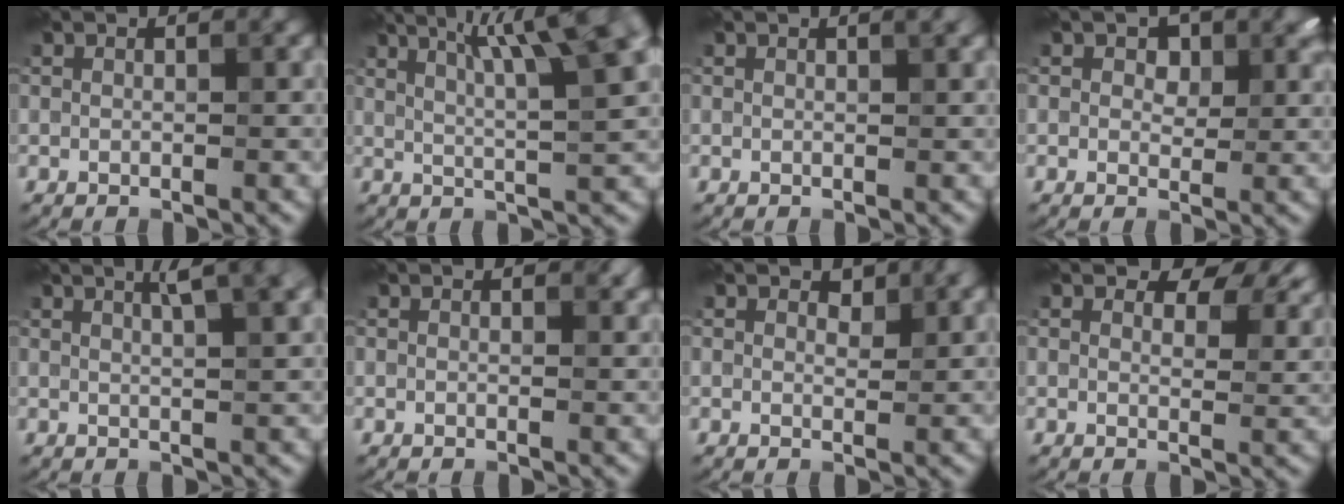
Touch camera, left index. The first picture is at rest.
{"total": 9.2, "force": [4.4, 1.8, 7.9], "torque": [-0.094, 0.026, 0.066]}
{"total": 0.7, "force": [0.5, 0.0, 0.5], "torque": [-0.004, -0.001, 0.007]}
{"total": 2.9, "force": [1.2, 2.0, 1.7], "torque": [-0.024, -0.003, 0.009]}
{"total": 4.5, "force": [2.6, 1.2, 3.5], "torque": [-0.033, 0.020, 0.021]}
{"total": 0.8, "force": [0.5, 0.4, 0.5], "torque": [-0.003, -0.002, 0.007]}
{"total": 1.1, "force": [0.9, 0.6, 0.4], "torque": [-0.006, -0.002, 0.012]}
{"total": 4.8, "force": [2.9, 2.7, 2.8], "torque": [-0.034, -0.004, 0.037]}